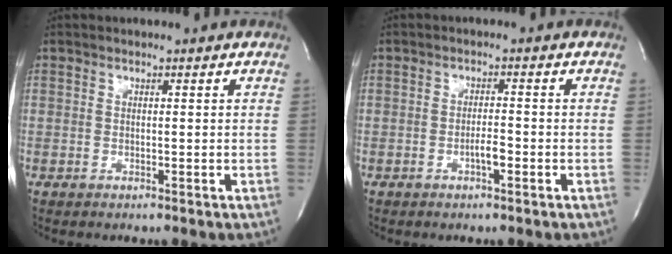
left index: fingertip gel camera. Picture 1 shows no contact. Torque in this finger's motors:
{"motor_torque": [0.49, 0.00, 0.02, 0.01]}